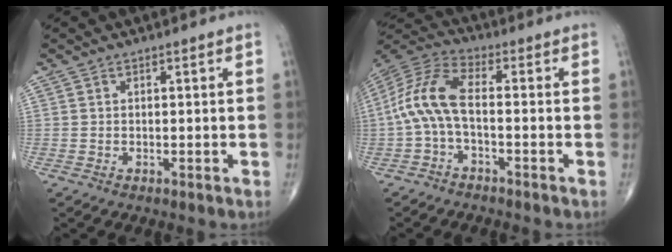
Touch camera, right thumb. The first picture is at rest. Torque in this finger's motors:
{"motor_torque": [0.42, 0.36, 1.21, -0.11, 0.18]}